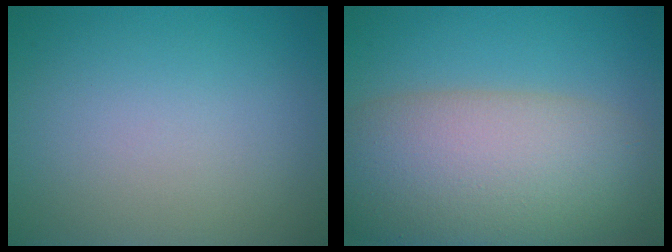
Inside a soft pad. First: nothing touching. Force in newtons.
{"total": 11.8, "press": 11.7, "slide": 0.7}